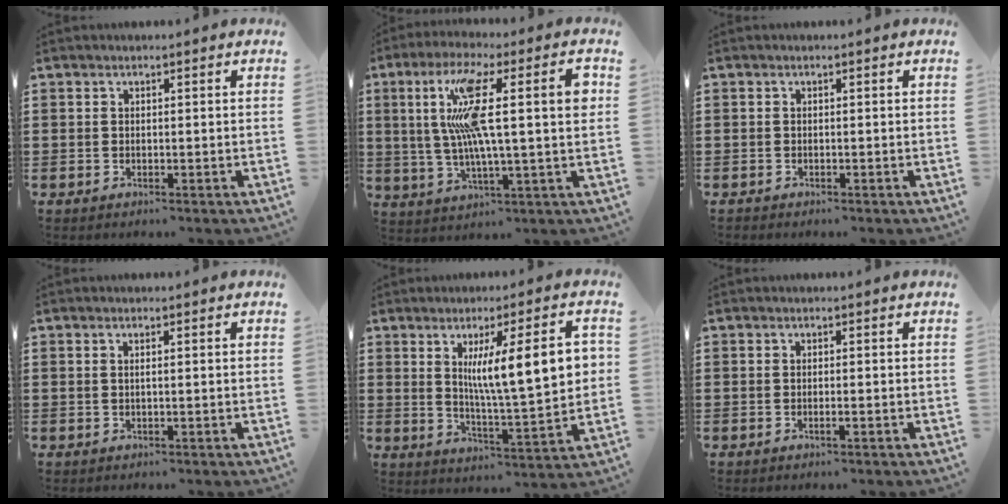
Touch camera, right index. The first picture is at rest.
{"total": 14.0, "force": [2.8, 2.6, 13.5], "torque": [-0.267, 0.007, 0.038]}
{"total": 0.6, "force": [-0.5, 0.3, -0.1], "torque": [0.001, 0.003, -0.012]}
{"total": 0.9, "force": [0.1, 0.0, 0.9], "torque": [-0.016, -0.002, 0.002]}
{"total": 12.3, "force": [3.2, 2.1, 11.7], "torque": [-0.195, -0.005, 0.048]}
{"total": 0.7, "force": [-0.3, 0.0, 0.7], "torque": [-0.012, -0.004, -0.004]}